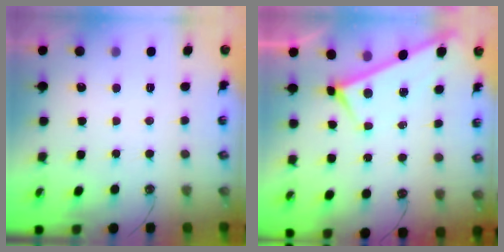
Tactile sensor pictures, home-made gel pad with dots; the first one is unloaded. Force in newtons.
{"total": 4.6, "press": 4.5, "slide": 0.2}